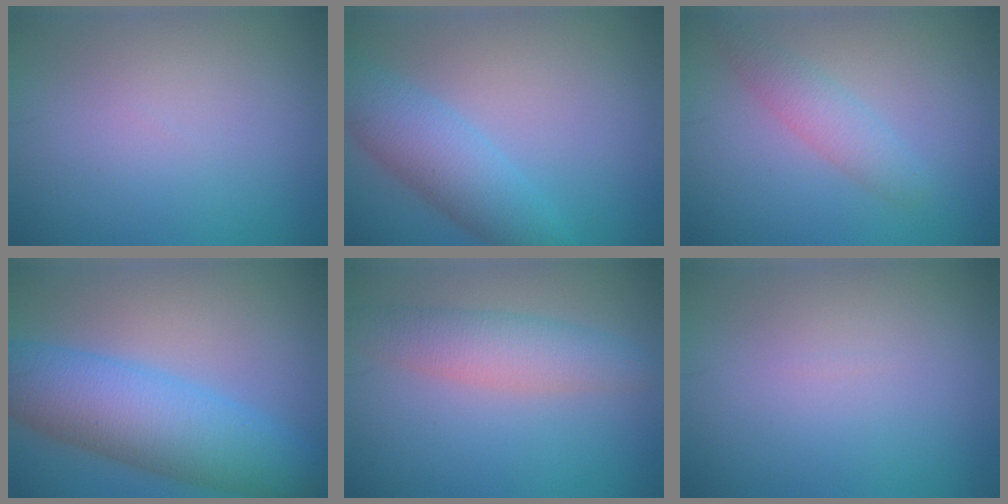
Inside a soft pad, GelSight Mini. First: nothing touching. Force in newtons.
{"total": 5.0, "press": 5.0, "slide": 0.2}
{"total": 2.4, "press": 2.4, "slide": 0.1}
{"total": 8.6, "press": 8.6, "slide": 0.1}
{"total": 4.0, "press": 4.0, "slide": 0.1}
{"total": 0.0}